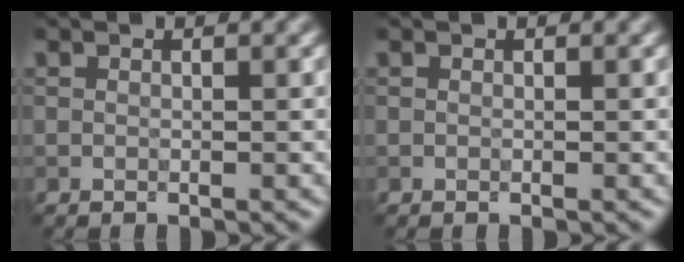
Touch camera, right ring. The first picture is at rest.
{"total": 0.0}